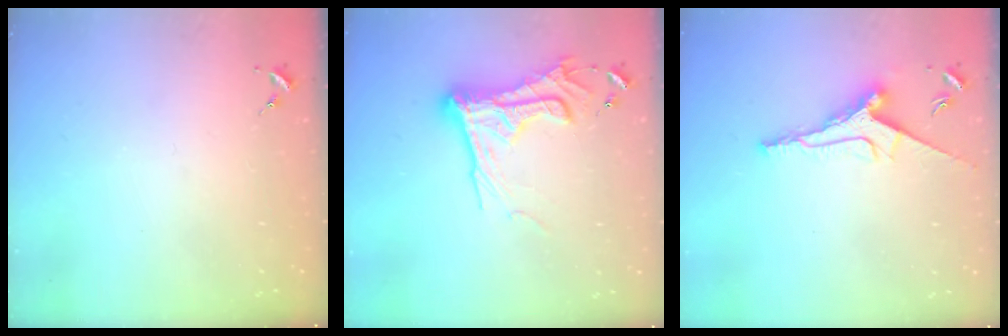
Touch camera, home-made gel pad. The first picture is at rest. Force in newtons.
{"total": 17.7, "press": 17.7, "slide": 1.3}
{"total": 10.1, "press": 10.1, "slide": 0.1}